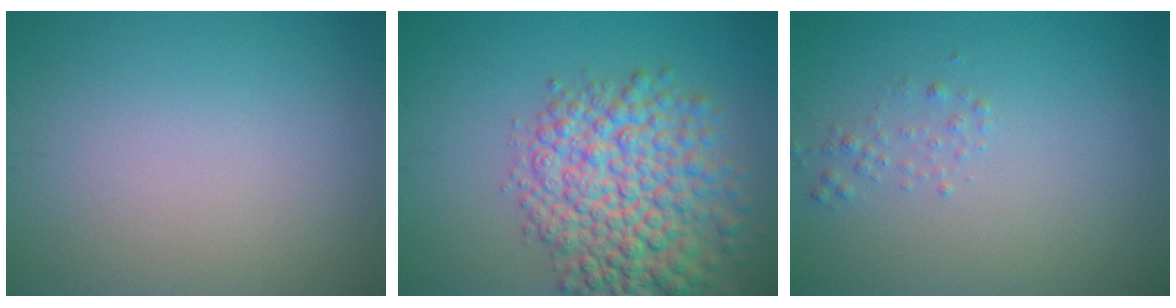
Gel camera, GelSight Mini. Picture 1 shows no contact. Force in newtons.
{"total": 8.9, "press": 8.9, "slide": 0.2}
{"total": 1.0, "press": 1.0, "slide": 0.1}